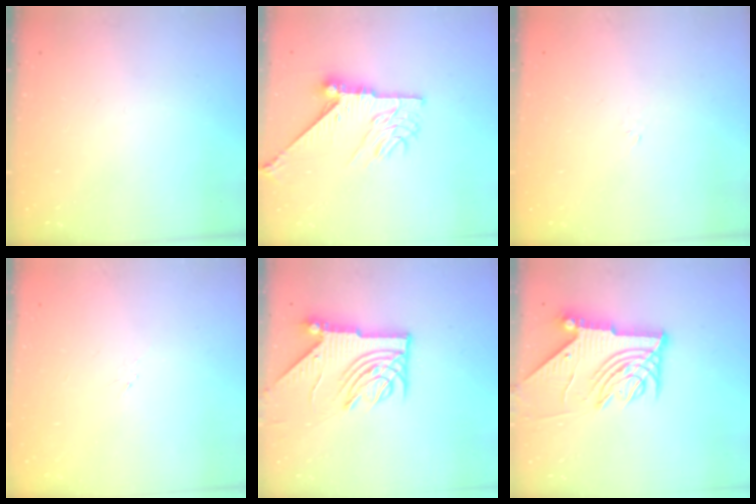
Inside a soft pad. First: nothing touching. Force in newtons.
{"total": 13.4, "press": 13.4, "slide": 1.2}
{"total": 1.2, "press": 1.2, "slide": 0.4}
{"total": 0.9, "press": 0.8, "slide": 0.4}
{"total": 10.9, "press": 10.9, "slide": 1.2}
{"total": 12.2, "press": 12.1, "slide": 1.3}